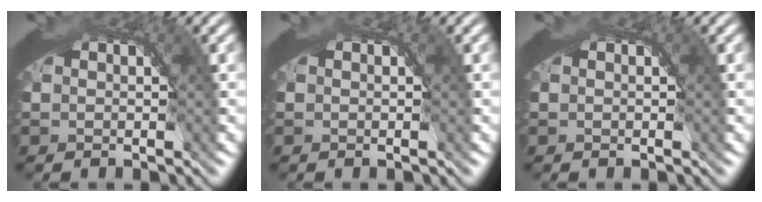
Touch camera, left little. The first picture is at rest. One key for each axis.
{"total": 0.0}
{"total": 0.0}